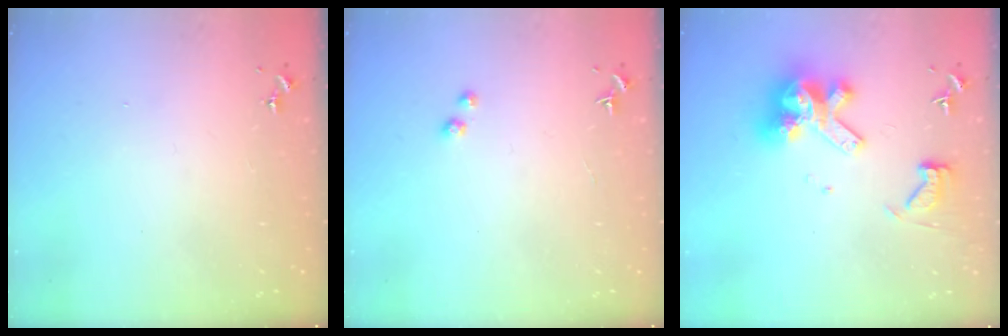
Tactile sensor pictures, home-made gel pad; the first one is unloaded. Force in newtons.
{"total": 1.7, "press": 1.6, "slide": 0.1}
{"total": 14.7, "press": 14.6, "slide": 1.8}